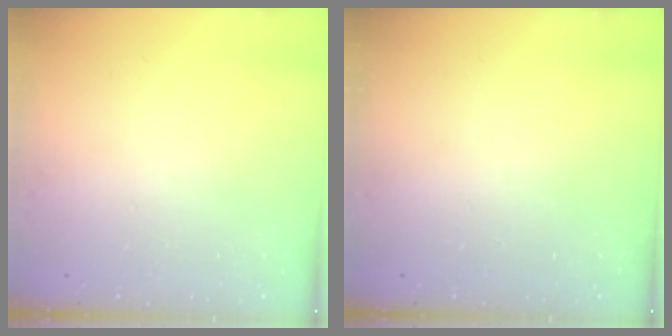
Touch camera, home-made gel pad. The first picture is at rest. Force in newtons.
{"total": 0.0}